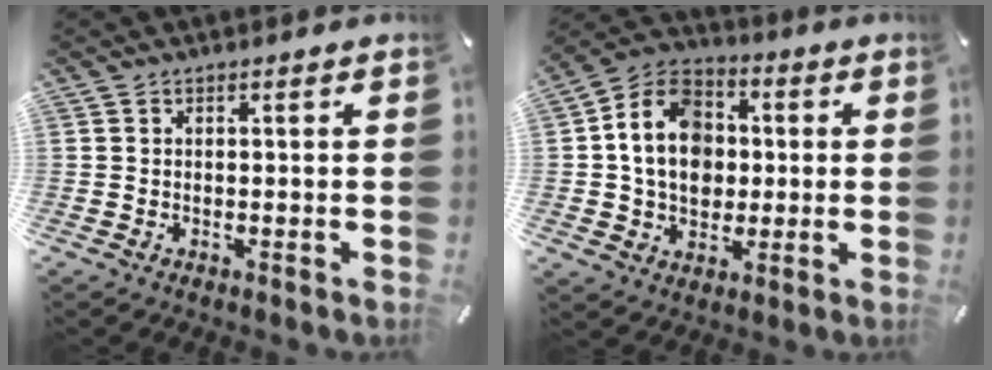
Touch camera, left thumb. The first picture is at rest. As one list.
[{"total": 13.7, "force": [-0.1, 11.5, 7.5], "torque": [-0.160, 0.019, -0.006]}]